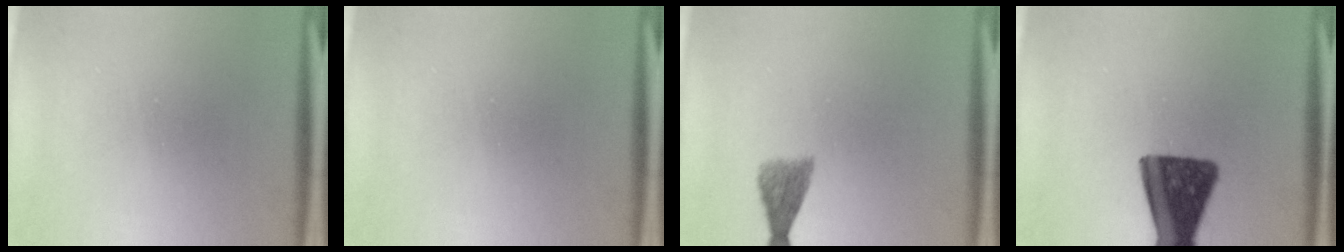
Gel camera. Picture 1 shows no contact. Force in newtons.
{"total": 0.0}
{"total": 2.9}
{"total": 15.1}